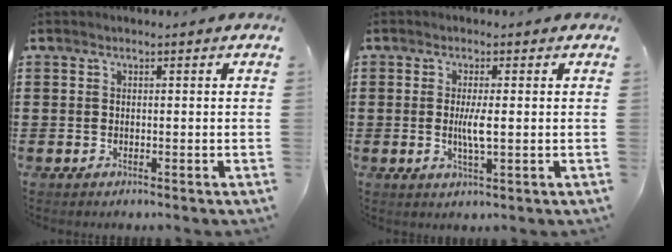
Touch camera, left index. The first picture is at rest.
{"total": 3.6, "force": [-0.1, 0.5, 3.5], "torque": [-0.073, -0.006, -0.006]}